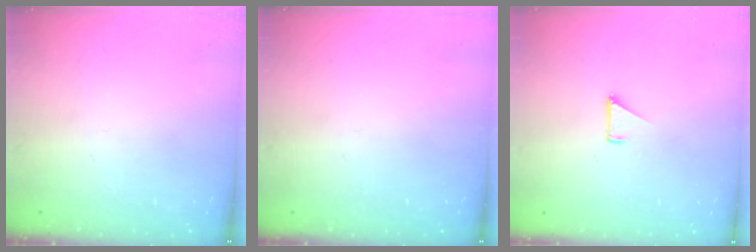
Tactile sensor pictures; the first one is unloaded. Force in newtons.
{"total": 0.0}
{"total": 1.0, "press": 1.0, "slide": 0.1}